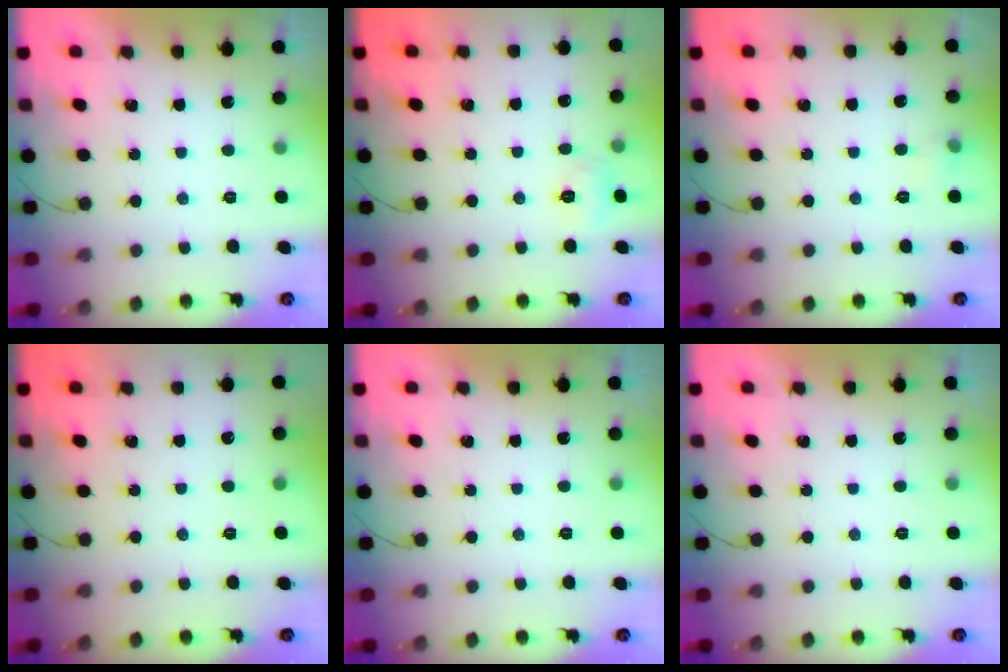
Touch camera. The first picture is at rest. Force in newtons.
{"total": 5.2, "press": 5.0, "slide": 1.4}
{"total": 3.4, "press": 3.2, "slide": 1.1}
{"total": 0.0}
{"total": 0.0}
{"total": 0.0}